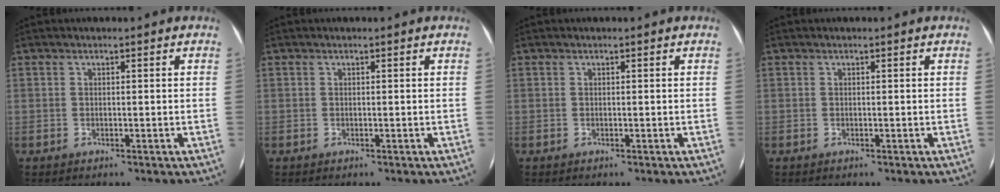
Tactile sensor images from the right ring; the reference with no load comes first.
{"total": 0.0}
{"total": 0.0}
{"total": 0.0}